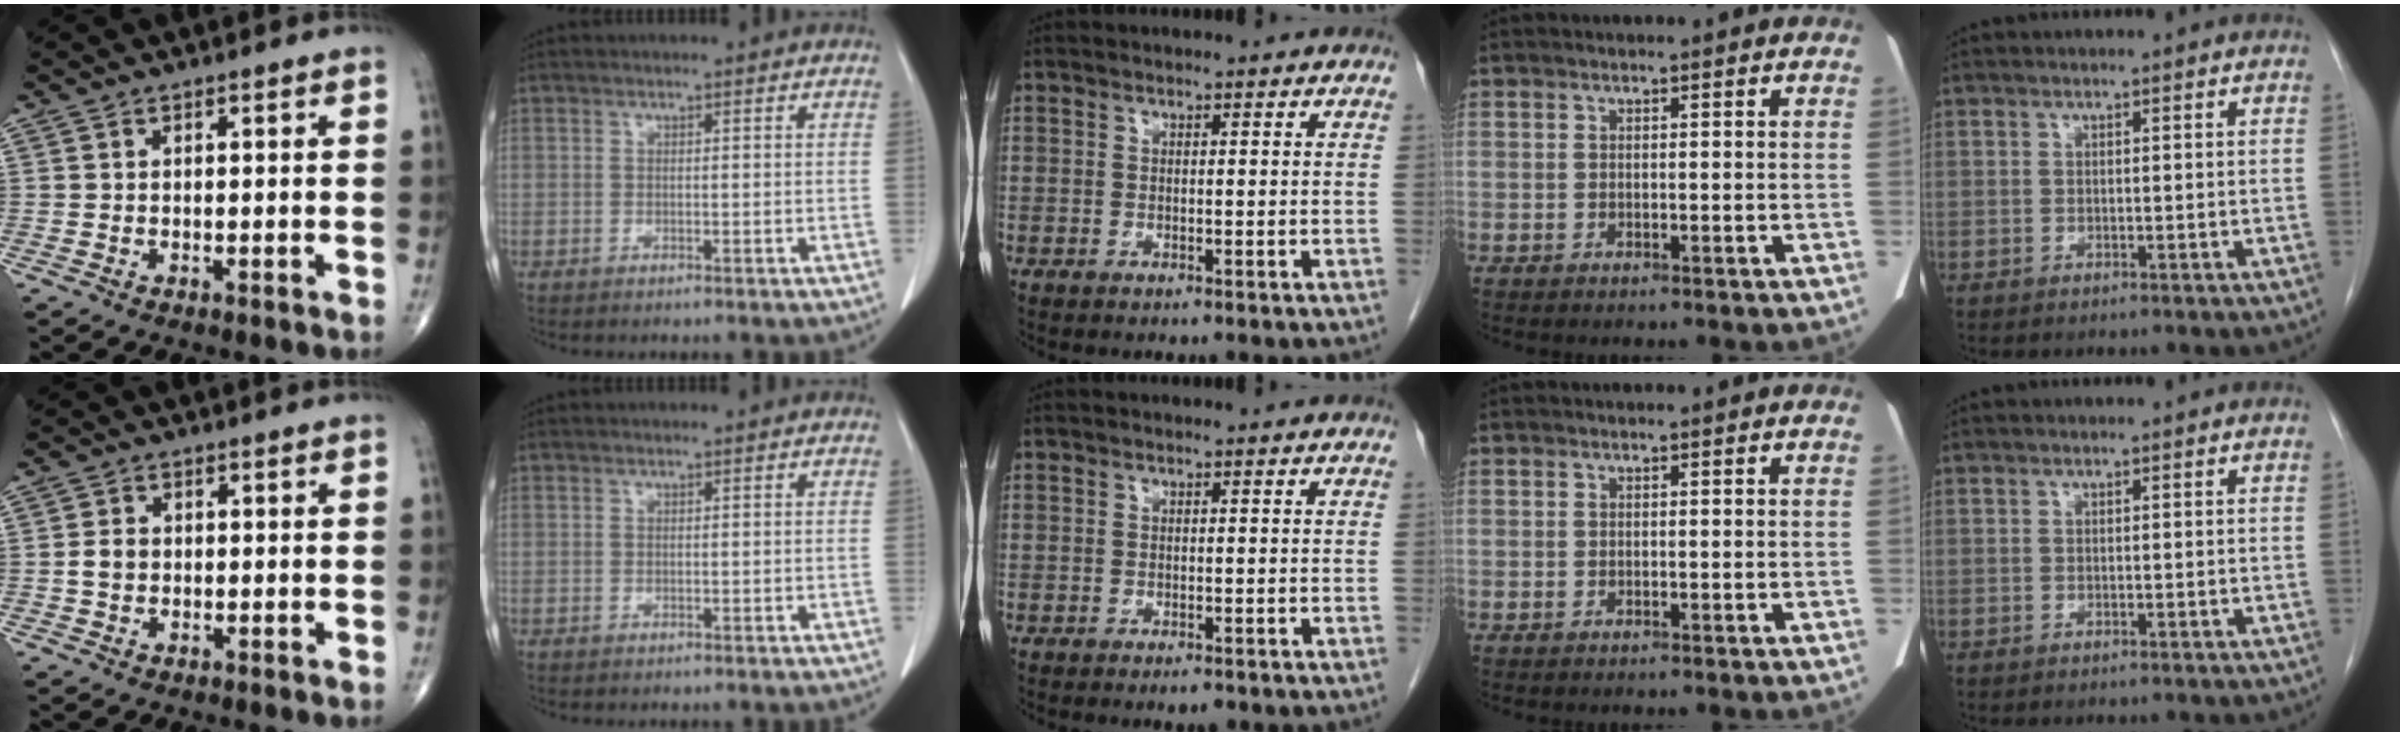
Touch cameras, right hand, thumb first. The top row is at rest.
{"thumb": {"total": 2.6, "force": [-0.2, 2.1, 1.6], "torque": [-0.027, 0.007, -0.006]}, "middle": {"total": 1.4, "force": [-0.9, 0.6, 0.9], "torque": [-0.012, -0.001, -0.007]}}